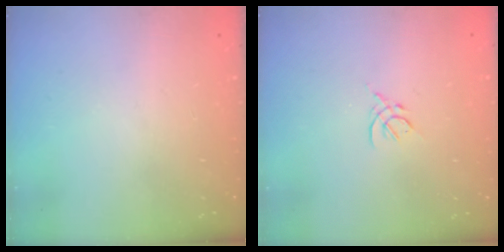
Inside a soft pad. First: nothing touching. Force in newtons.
{"total": 2.6, "press": 2.5, "slide": 0.7}